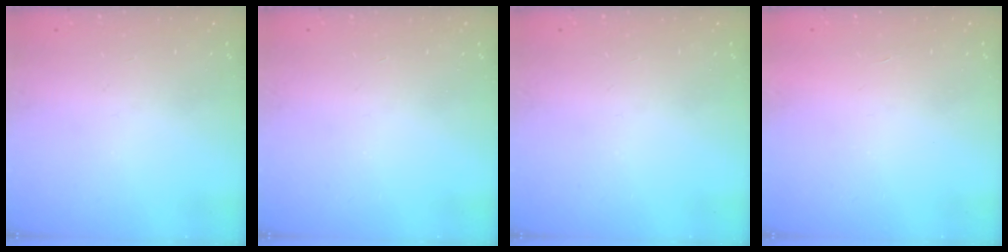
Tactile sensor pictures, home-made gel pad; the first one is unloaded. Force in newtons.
{"total": 0.0}
{"total": 0.0}
{"total": 1.6, "press": 1.6, "slide": 0.1}